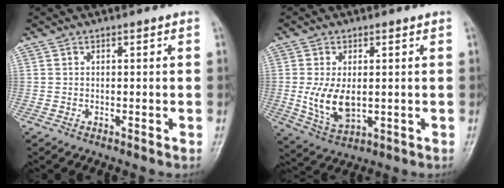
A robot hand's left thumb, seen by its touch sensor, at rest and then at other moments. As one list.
[{"total": 7.6, "force": [-0.2, 4.3, 6.3], "torque": [-0.114, -0.018, 0.007]}]